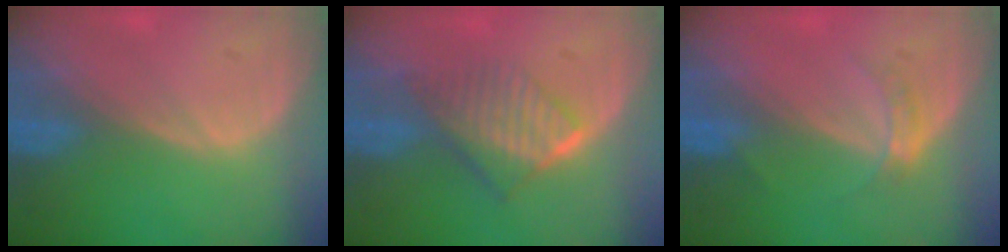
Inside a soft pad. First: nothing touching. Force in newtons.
{"total": 6.7, "press": 6.0, "slide": 2.9}
{"total": 2.8, "press": 2.5, "slide": 1.3}